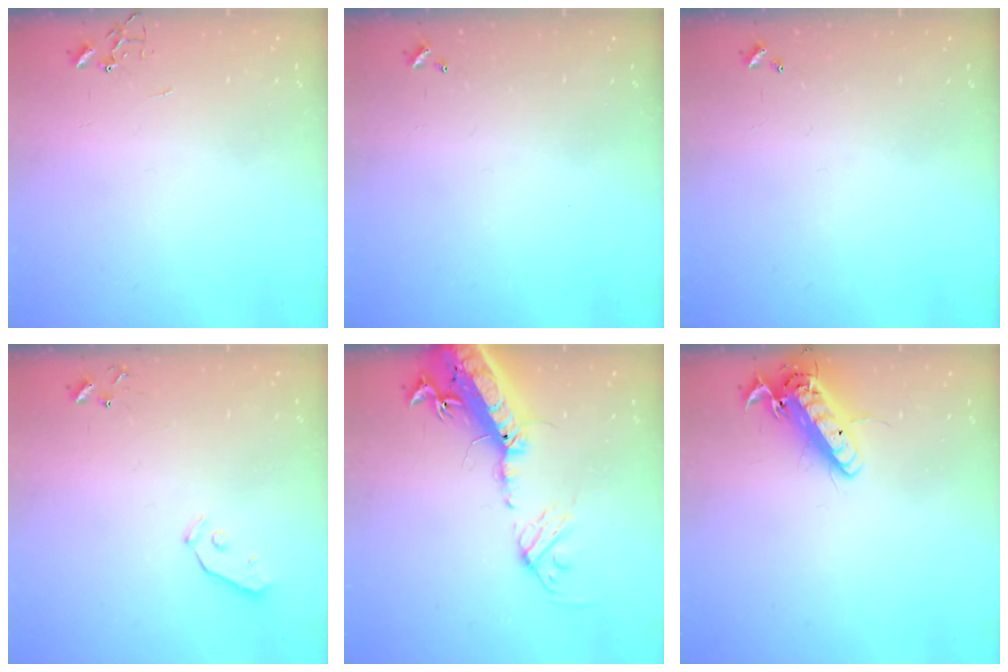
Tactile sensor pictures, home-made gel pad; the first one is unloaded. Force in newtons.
{"total": 0.0}
{"total": 0.0}
{"total": 4.0, "press": 4.0, "slide": 0.2}
{"total": 23.3, "press": 22.7, "slide": 5.2}
{"total": 15.7, "press": 15.3, "slide": 3.3}